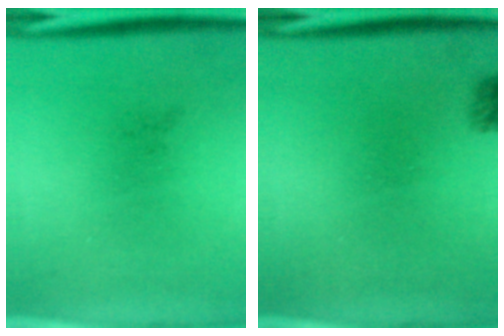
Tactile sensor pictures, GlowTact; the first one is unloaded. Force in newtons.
{"total": 1.6}